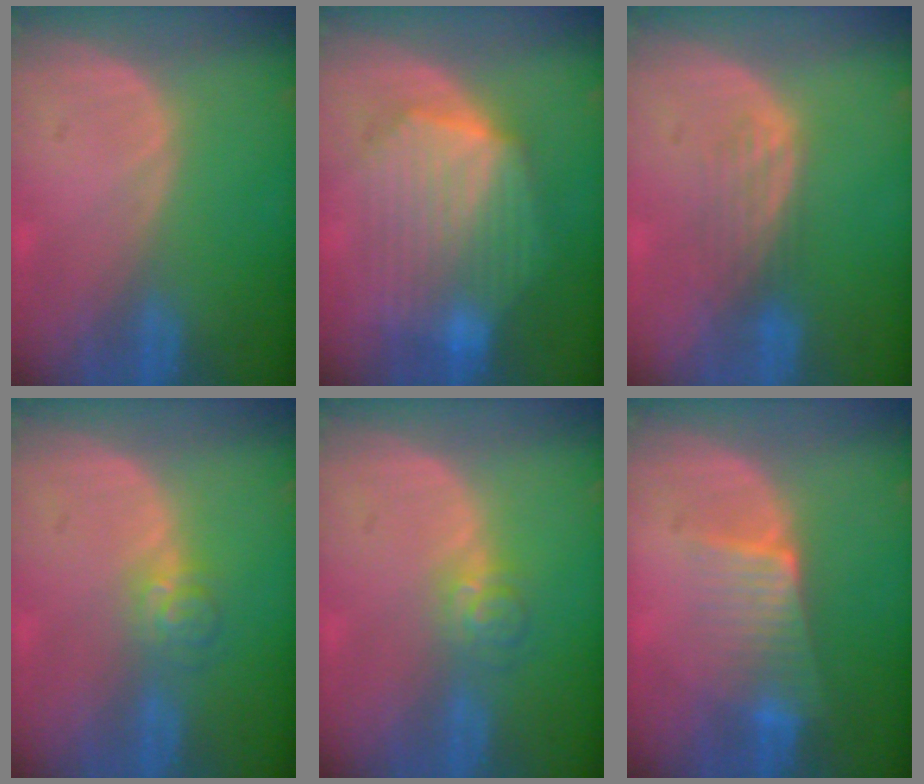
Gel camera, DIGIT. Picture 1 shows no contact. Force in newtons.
{"total": 10.3, "press": 10.3, "slide": 0.9}
{"total": 3.9, "press": 3.3, "slide": 2.2}
{"total": 3.7, "press": 3.5, "slide": 1.4}
{"total": 3.7, "press": 3.5, "slide": 1.4}
{"total": 6.5, "press": 5.9, "slide": 2.9}